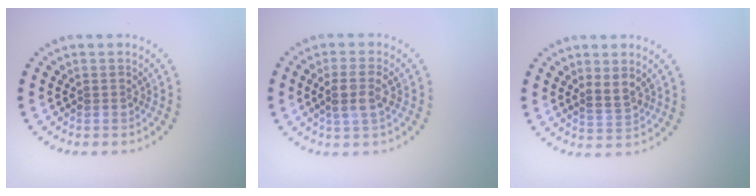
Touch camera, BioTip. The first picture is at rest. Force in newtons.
{"total": 2.3, "press": 2.1, "slide": 0.8}
{"total": 1.7, "press": 1.5, "slide": 0.8}